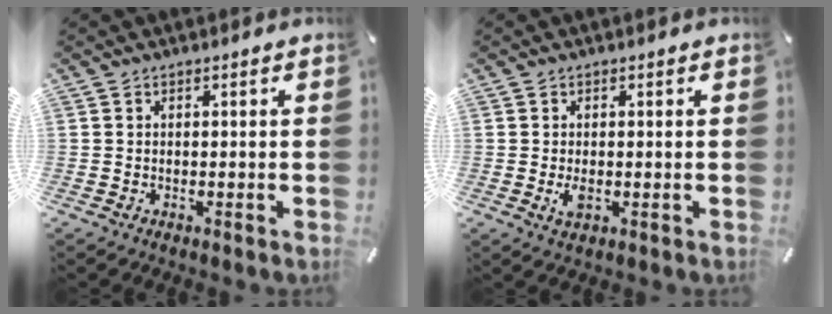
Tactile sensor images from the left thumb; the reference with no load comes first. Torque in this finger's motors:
{"motor_torque": [0.28, 1.21, 0.19, -0.15, 0.09]}